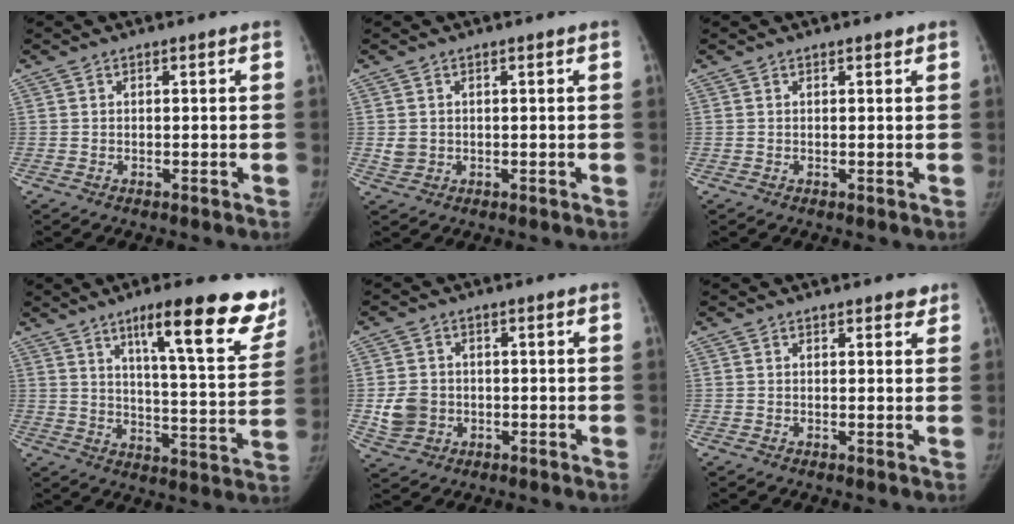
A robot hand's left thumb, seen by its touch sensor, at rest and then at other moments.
{"total": 2.1, "force": [0.2, 1.9, 0.9], "torque": [-0.014, -0.002, 0.009]}
{"total": 0.6, "force": [0.4, 0.2, 0.2], "torque": [-0.005, -0.004, 0.006]}
{"total": 21.1, "force": [13.2, 4.3, 15.9], "torque": [-0.181, -0.058, 0.185]}
{"total": 6.0, "force": [-0.8, 5.3, 2.7], "torque": [-0.039, 0.007, -0.008]}
{"total": 1.6, "force": [1.2, 0.8, 0.6], "torque": [0.006, -0.006, 0.011]}